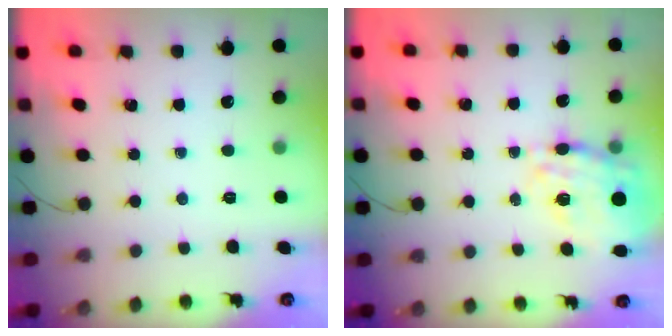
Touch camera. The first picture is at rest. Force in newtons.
{"total": 21.4, "press": 21.0, "slide": 4.0}